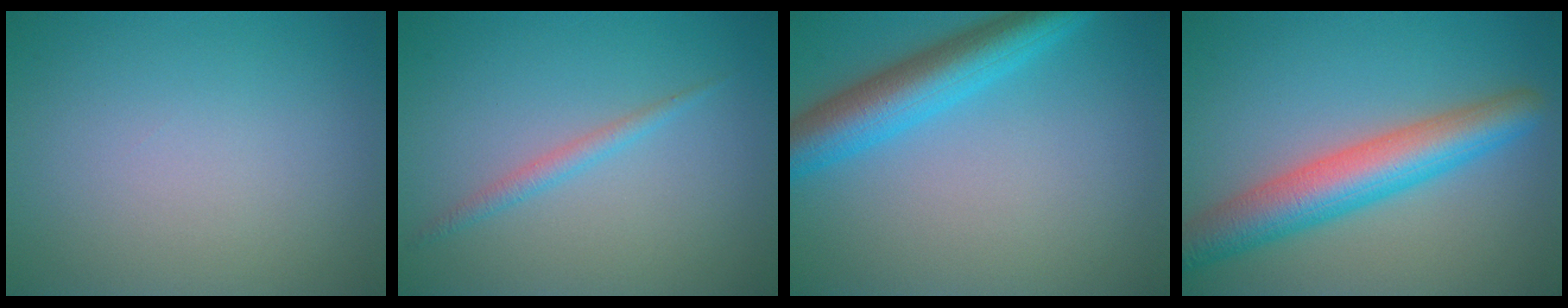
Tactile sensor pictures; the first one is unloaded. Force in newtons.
{"total": 1.4, "press": 1.4, "slide": 0.1}
{"total": 5.4, "press": 5.4, "slide": 0.2}
{"total": 6.8, "press": 6.8, "slide": 0.4}